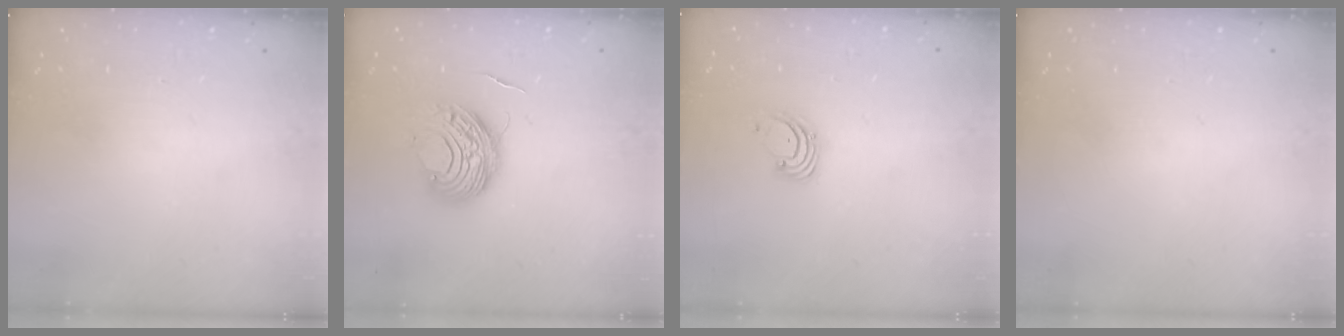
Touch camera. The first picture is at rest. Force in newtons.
{"total": 10.1, "press": 10.1, "slide": 0.8}
{"total": 1.6, "press": 1.6, "slide": 0.1}
{"total": 0.0}